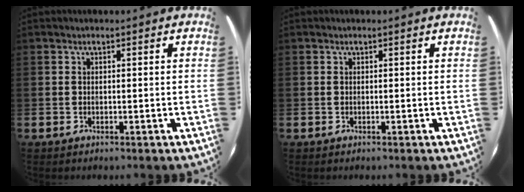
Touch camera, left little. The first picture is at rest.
{"total": 0.0}